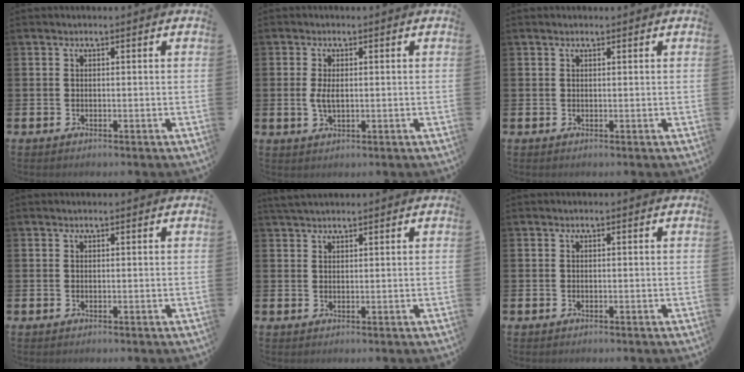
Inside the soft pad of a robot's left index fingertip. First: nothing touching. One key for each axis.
{"total": 2.6, "fx": 0.1, "fy": 1.2, "fz": 2.3, "tx": -0.045, "ty": 0.005, "tz": 0.000}
{"total": 0.7, "fx": 0.6, "fy": 0.2, "fz": 0.4, "tx": -0.007, "ty": 0.003, "tz": 0.011}
{"total": 0.0}
{"total": 2.4, "fx": 2.3, "fy": 0.6, "fz": 0.7, "tx": -0.017, "ty": -0.002, "tz": 0.043}
{"total": 0.0}